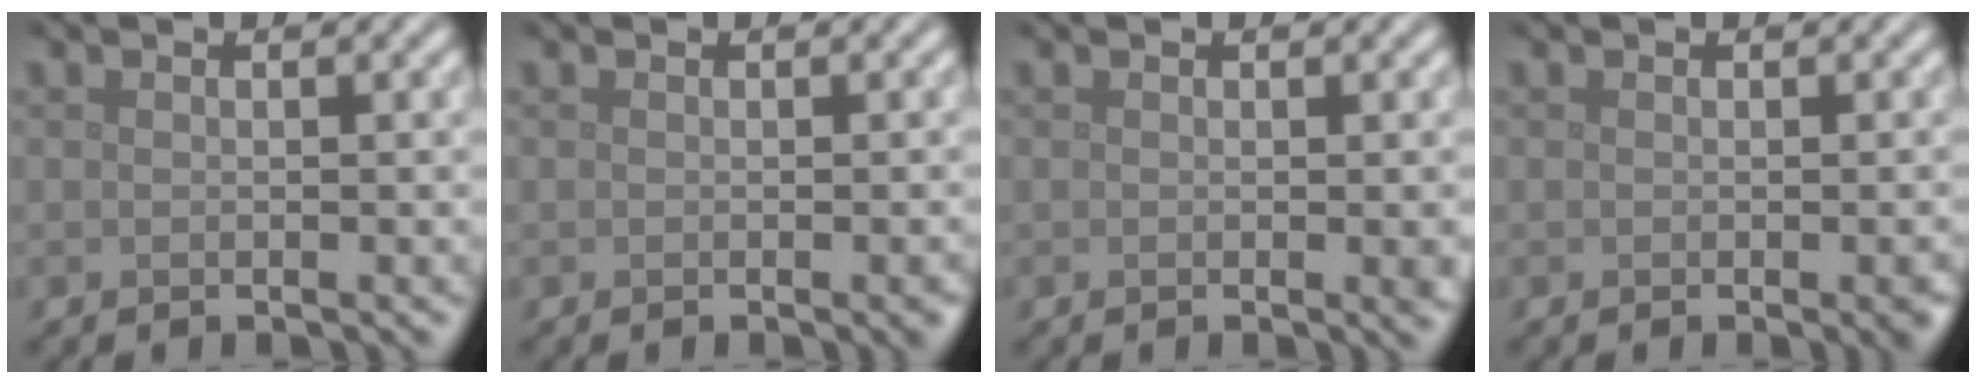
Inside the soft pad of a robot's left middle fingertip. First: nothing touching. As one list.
[{"total": 1.1, "force": [-0.3, 0.3, 1.0], "torque": [-0.008, -0.001, -0.004]}, {"total": 1.1, "force": [0.0, 0.2, 1.1], "torque": [-0.011, -0.002, -0.003]}, {"total": 1.4, "force": [-0.4, 0.3, 1.3], "torque": [-0.010, -0.003, -0.004]}]